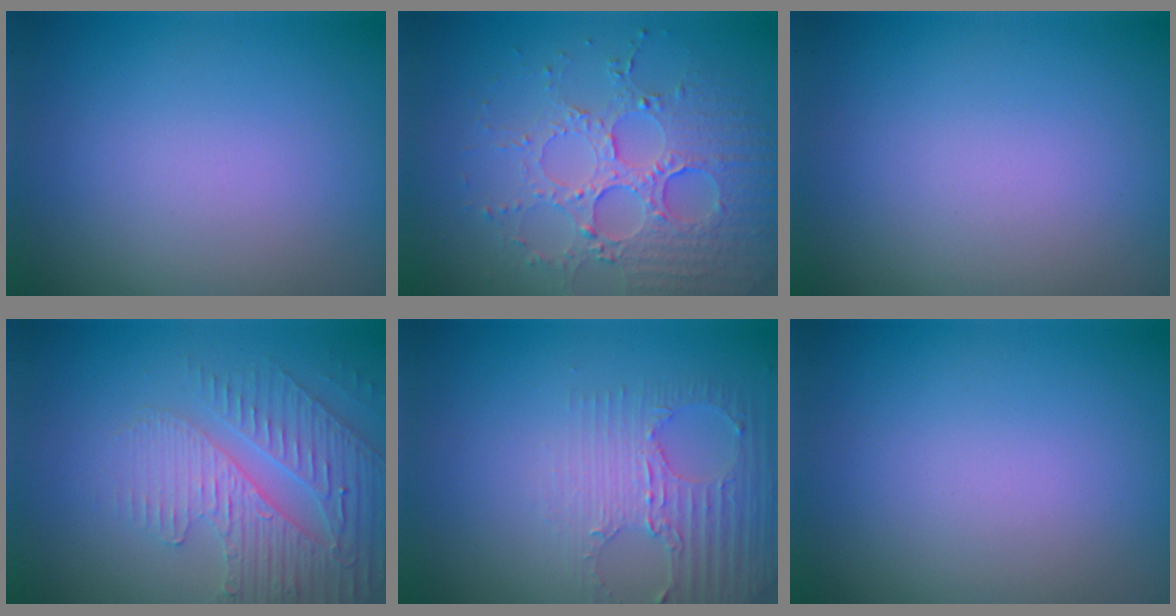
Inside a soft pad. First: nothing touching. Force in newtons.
{"total": 4.8, "press": 4.4, "slide": 2.0}
{"total": 0.0}
{"total": 4.1, "press": 3.9, "slide": 1.3}
{"total": 2.8, "press": 2.5, "slide": 1.3}
{"total": 0.0}